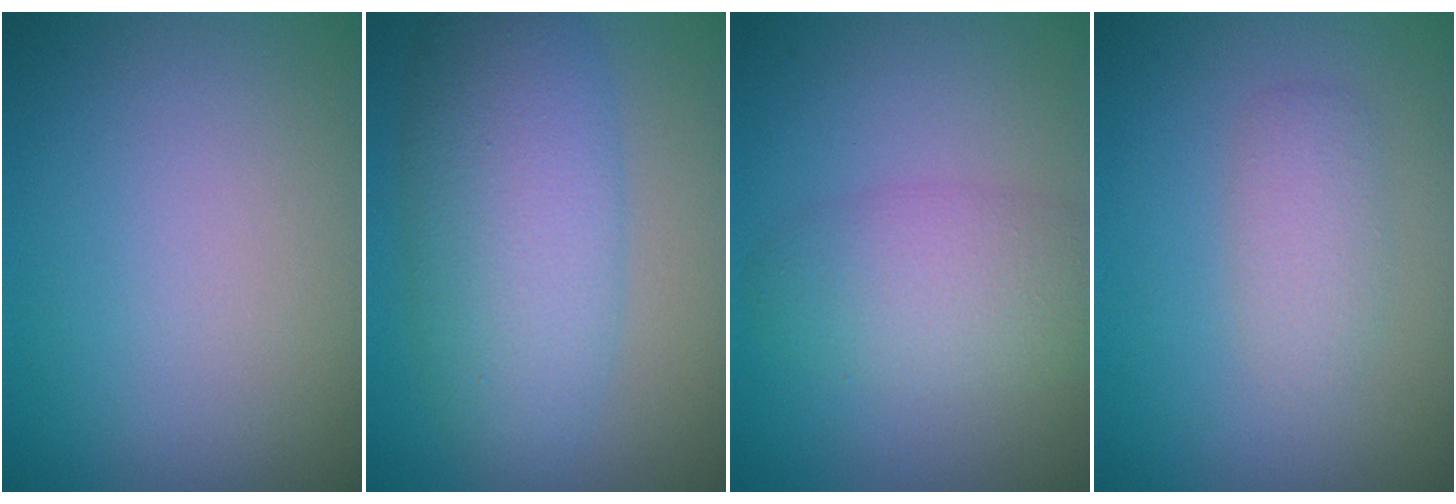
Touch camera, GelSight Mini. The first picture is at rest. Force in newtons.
{"total": 7.2, "press": 7.2, "slide": 0.2}
{"total": 4.0, "press": 4.0, "slide": 0.1}
{"total": 2.0, "press": 2.0, "slide": 0.2}